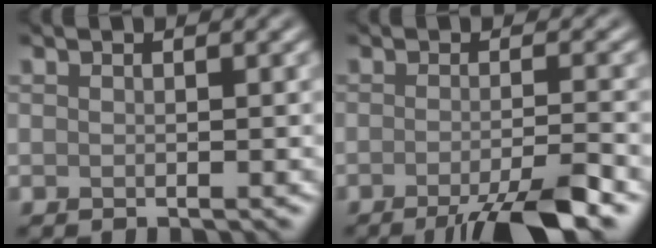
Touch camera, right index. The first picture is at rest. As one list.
[{"total": 5.7, "force": [-3.4, 1.0, 4.5], "torque": [-0.061, -0.004, -0.064]}]